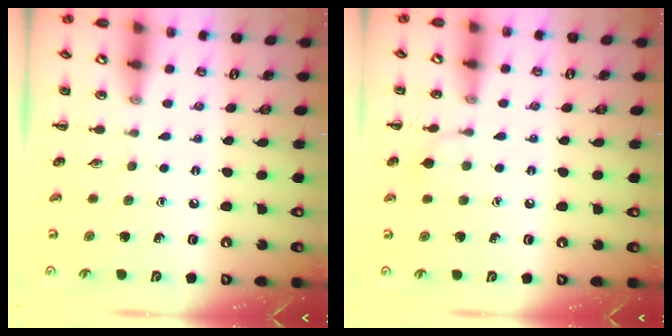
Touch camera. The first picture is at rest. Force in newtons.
{"total": 5.8, "press": 5.6, "slide": 1.6}